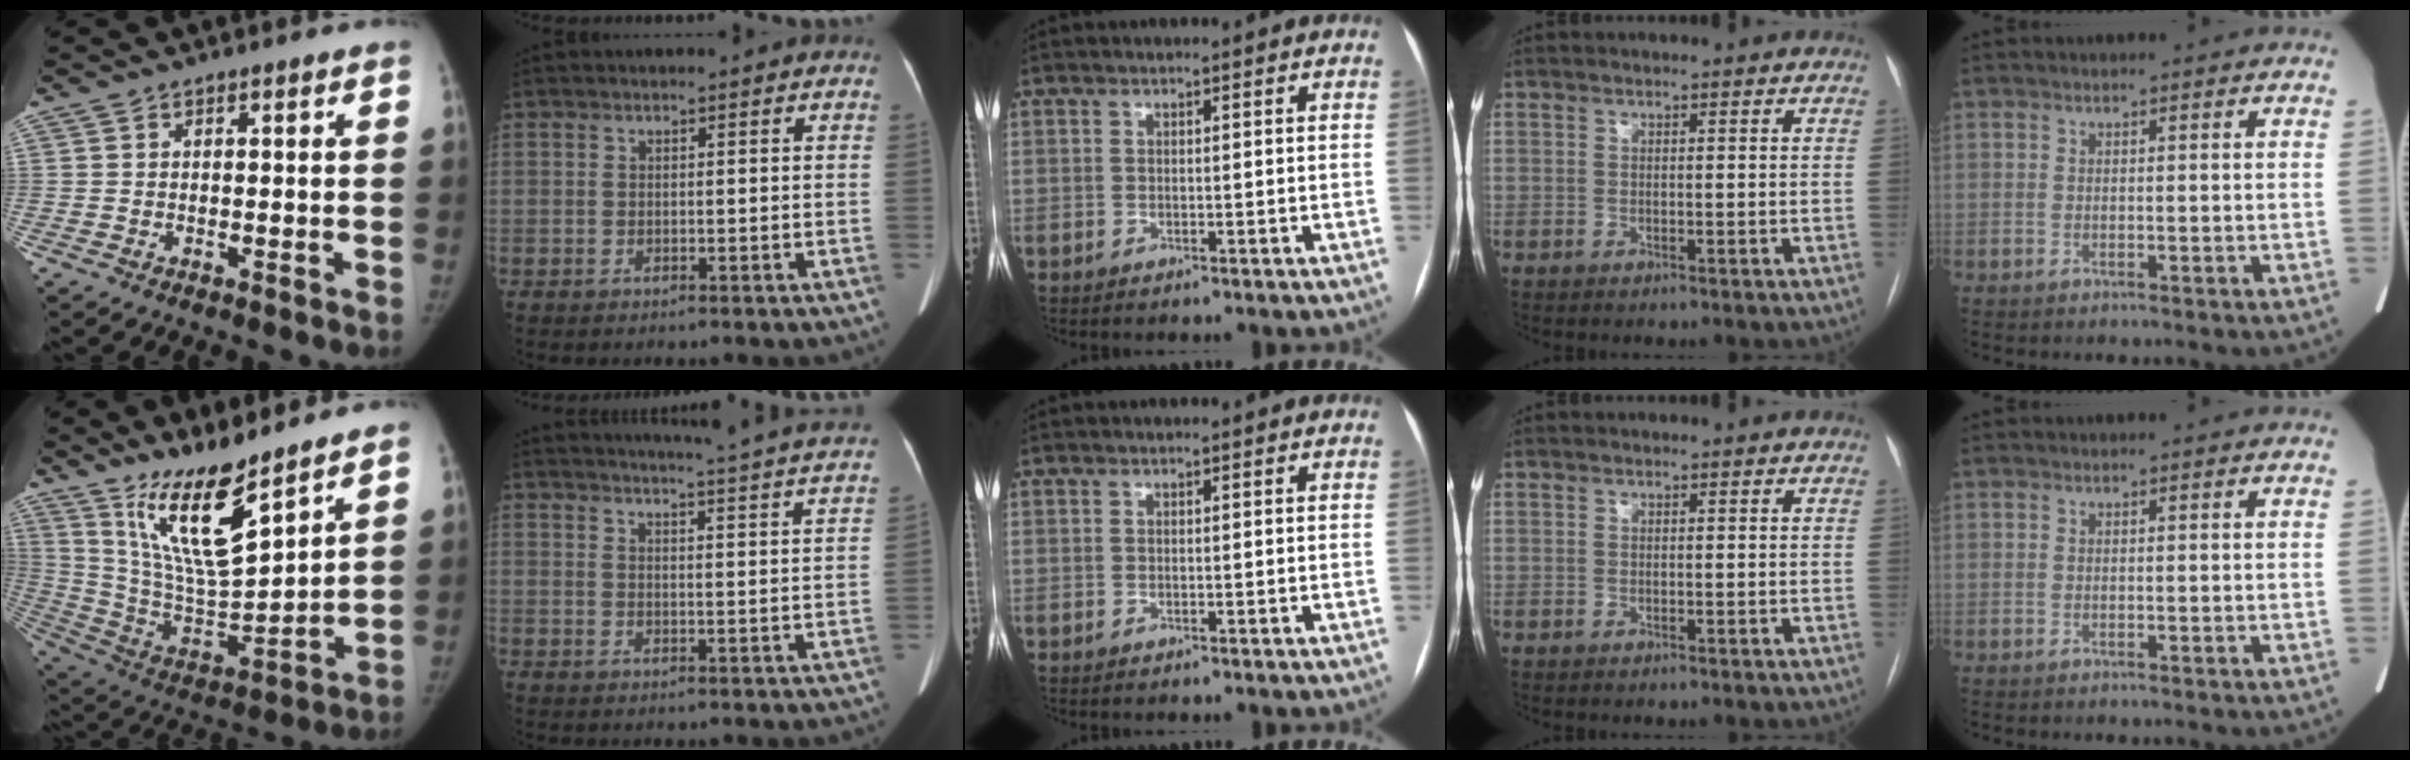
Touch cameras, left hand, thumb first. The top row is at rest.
{"thumb": {"total": 16.9, "force": [11.8, 3.8, 11.5], "torque": [-0.186, -0.078, 0.236]}, "index": {"total": 22.2, "force": [21.0, -1.0, 6.9], "torque": [-0.106, -0.059, 0.245]}}